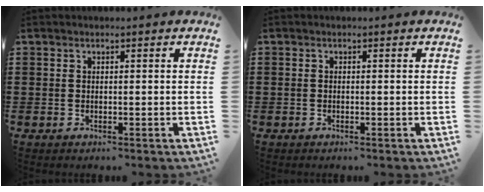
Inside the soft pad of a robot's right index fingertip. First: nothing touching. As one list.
[{"total": 0.0}]